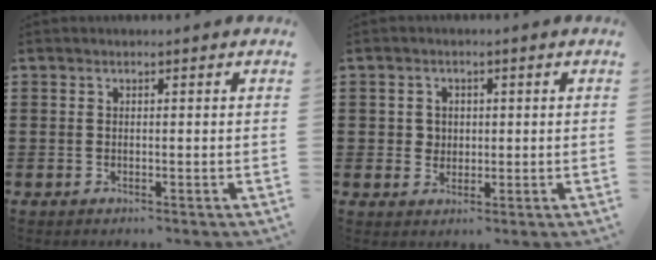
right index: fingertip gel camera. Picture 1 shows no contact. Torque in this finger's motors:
{"motor_torque": [-0.12, 0.09, 0.05, -0.01]}